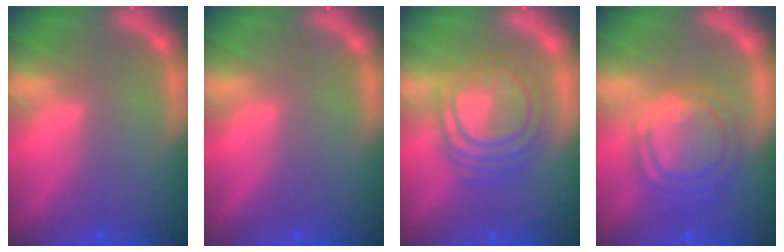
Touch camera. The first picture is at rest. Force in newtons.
{"total": 0.0}
{"total": 7.6}
{"total": 7.0}